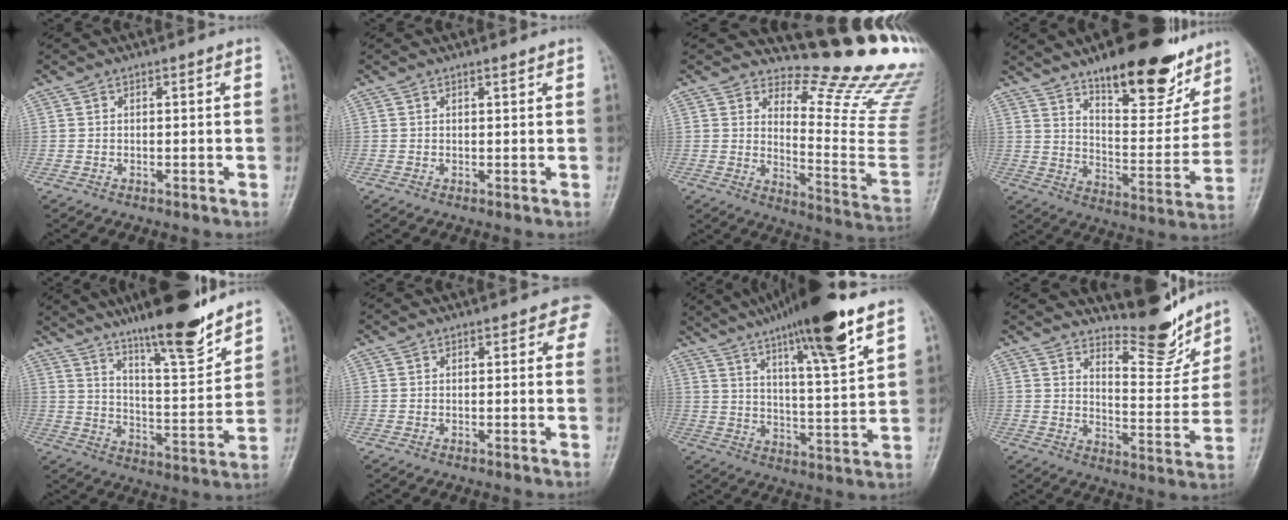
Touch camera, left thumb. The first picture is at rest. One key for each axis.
{"total": 0.6, "fx": 0.5, "fy": 0.0, "fz": 0.3, "tx": -0.007, "ty": -0.004, "tz": 0.008}
{"total": 17.9, "fx": 15.1, "fy": 3.2, "fz": 8.9, "tx": -0.084, "ty": -0.181, "tz": 0.192}
{"total": 22.2, "fx": 15.2, "fy": 8.1, "fz": 14.0, "tx": -0.144, "ty": -0.080, "tz": 0.228}
{"total": 17.2, "fx": 13.1, "fy": 3.1, "fz": 10.7, "tx": -0.140, "ty": -0.080, "tz": 0.213}
{"total": 3.3, "fx": 1.4, "fy": 1.8, "fz": 2.4, "tx": 0.008, "ty": 0.000, "tz": 0.003}
{"total": 18.4, "fx": 12.1, "fy": 2.3, "fz": 13.7, "tx": -0.203, "ty": -0.048, "tz": 0.193}
{"total": 11.2, "fx": 10.0, "fy": 2.9, "fz": 4.1, "tx": -0.029, "ty": -0.084, "tz": 0.155}